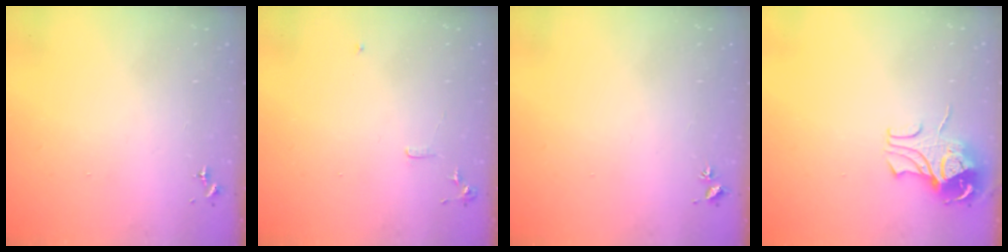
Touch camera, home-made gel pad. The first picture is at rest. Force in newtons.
{"total": 6.0, "press": 6.0, "slide": 0.7}
{"total": 2.0, "press": 2.0, "slide": 0.3}
{"total": 8.9, "press": 8.9, "slide": 0.9}